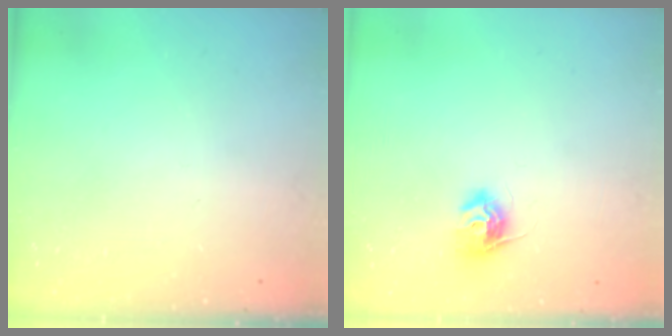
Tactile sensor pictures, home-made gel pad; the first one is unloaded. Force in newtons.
{"total": 9.5, "press": 9.5, "slide": 0.3}